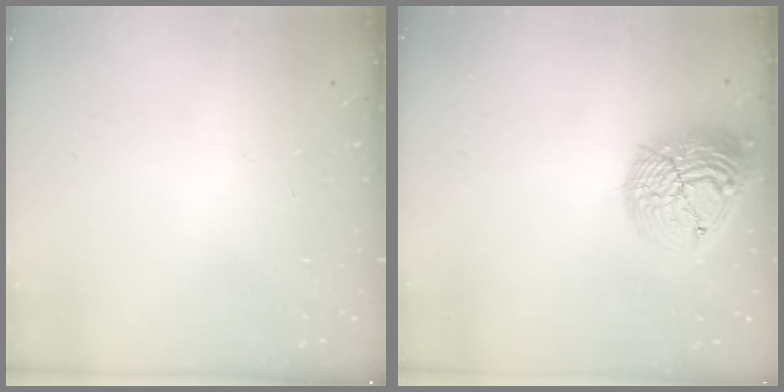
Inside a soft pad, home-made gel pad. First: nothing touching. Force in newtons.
{"total": 23.9, "press": 23.8, "slide": 2.2}